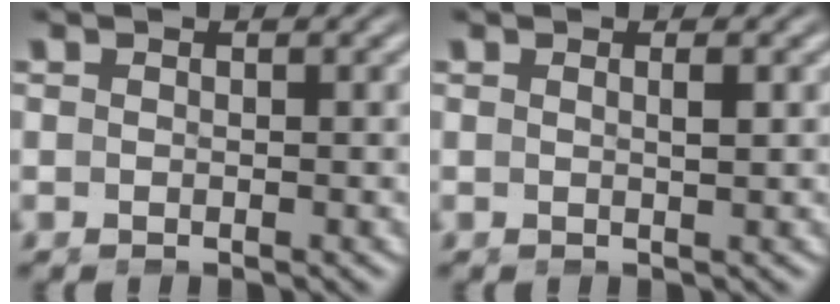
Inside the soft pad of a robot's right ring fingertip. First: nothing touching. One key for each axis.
{"total": 0.9, "fx": 0.3, "fy": -0.3, "fz": 0.8, "tx": -0.017, "ty": -0.007, "tz": 0.010}